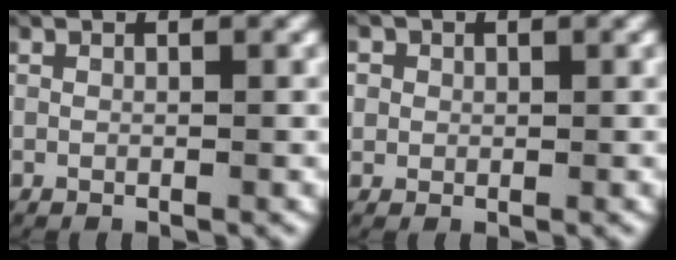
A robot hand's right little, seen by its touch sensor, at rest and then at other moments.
{"total": 2.4, "force": [0.4, 2.3, 0.6], "torque": [-0.026, -0.001, 0.006]}